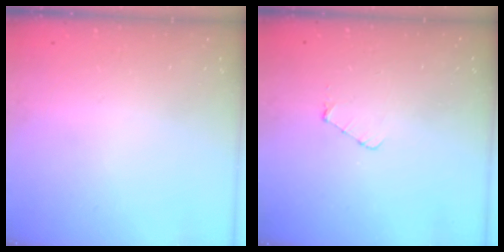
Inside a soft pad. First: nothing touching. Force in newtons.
{"total": 3.9, "press": 3.9, "slide": 0.4}